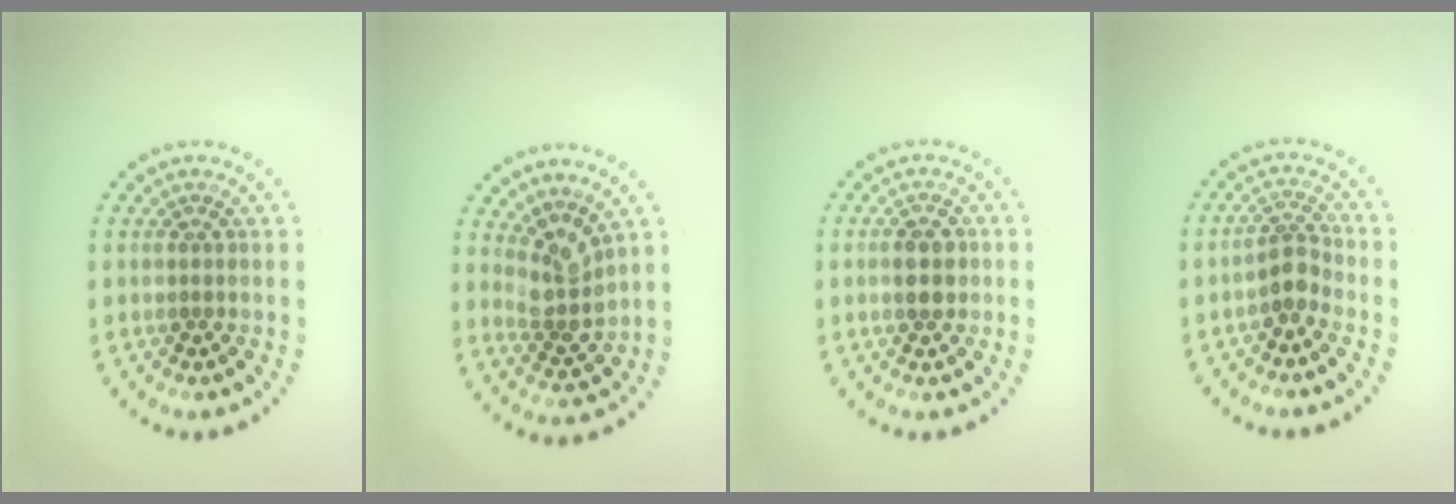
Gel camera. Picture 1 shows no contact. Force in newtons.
{"total": 3.0, "press": 2.2, "slide": 2.1}
{"total": 2.9, "press": 2.9, "slide": 0.0}
{"total": 2.1, "press": 1.6, "slide": 1.3}